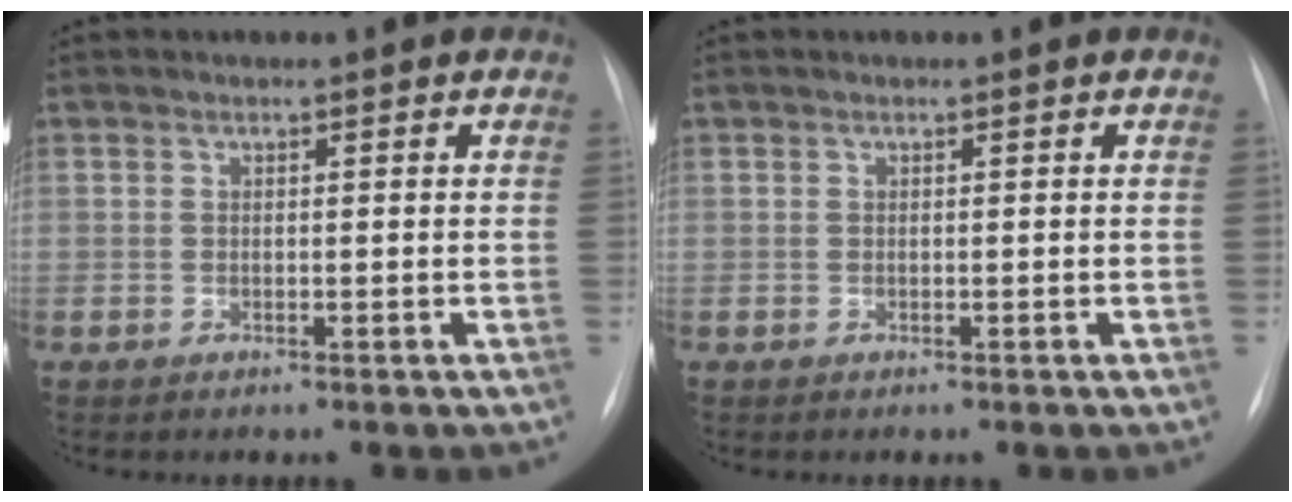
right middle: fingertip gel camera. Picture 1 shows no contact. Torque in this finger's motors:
{"motor_torque": [0.00, 0.00, 0.00, 0.00]}